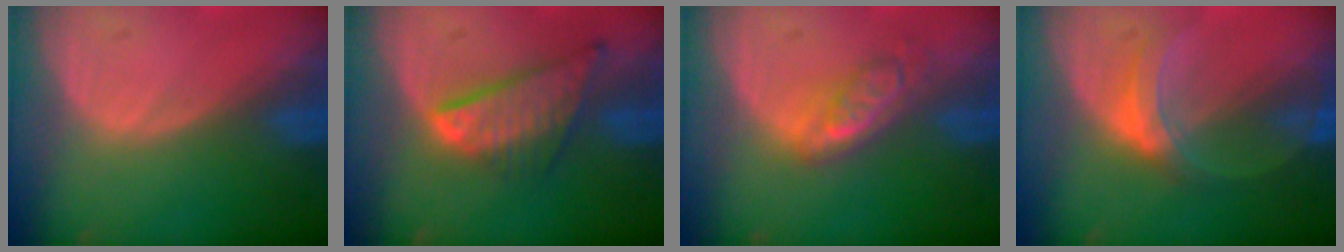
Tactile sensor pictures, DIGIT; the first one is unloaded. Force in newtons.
{"total": 8.3, "press": 7.1, "slide": 4.3}
{"total": 5.2, "press": 4.6, "slide": 2.4}
{"total": 5.3, "press": 5.0, "slide": 1.8}